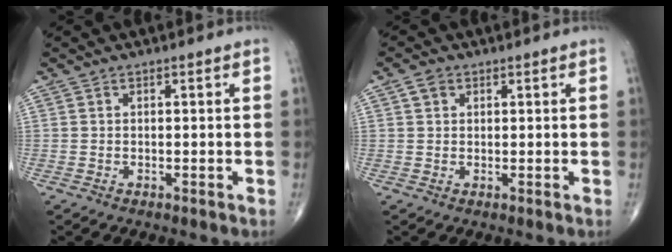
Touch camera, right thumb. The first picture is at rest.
{"total": 2.2, "force": [0.9, 1.7, 1.0], "torque": [-0.012, 0.002, 0.014]}